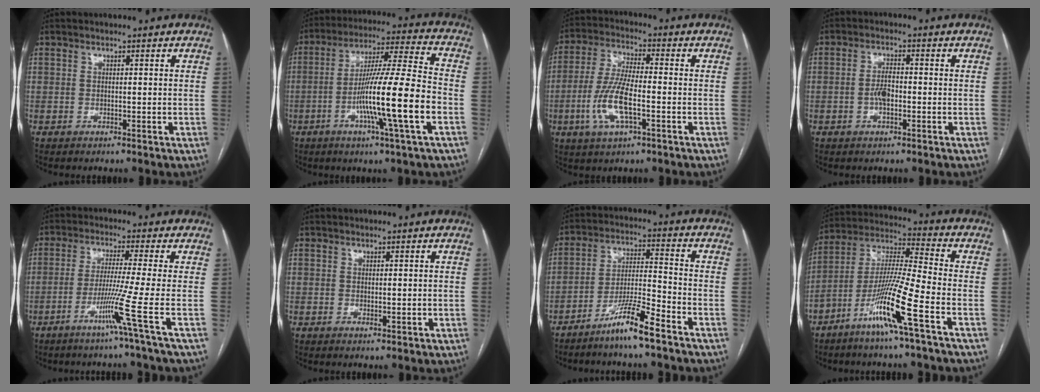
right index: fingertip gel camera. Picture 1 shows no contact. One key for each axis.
{"total": 15.9, "fx": -4.6, "fy": -0.9, "fz": 15.2, "tx": -0.267, "ty": -0.005, "tz": -0.083}
{"total": 10.2, "fx": -3.0, "fy": 2.5, "fz": 9.4, "tx": -0.203, "ty": -0.002, "tz": -0.057}
{"total": 3.1, "fx": -0.7, "fy": 1.2, "fz": 2.8, "tx": -0.055, "ty": 0.004, "tz": -0.011}
{"total": 7.5, "fx": -3.4, "fy": -3.3, "fz": 5.8, "tx": -0.110, "ty": -0.018, "tz": -0.067}
{"total": 1.0, "fx": 0.1, "fy": 0.5, "fz": 0.8, "tx": -0.011, "ty": -0.003, "tz": 0.006}
{"total": 8.5, "fx": -6.2, "fy": -0.1, "fz": 5.9, "tx": -0.110, "ty": -0.014, "tz": -0.120}
{"total": 12.8, "fx": -6.4, "fy": -0.7, "fz": 11.0, "tx": -0.217, "ty": -0.009, "tz": -0.128}